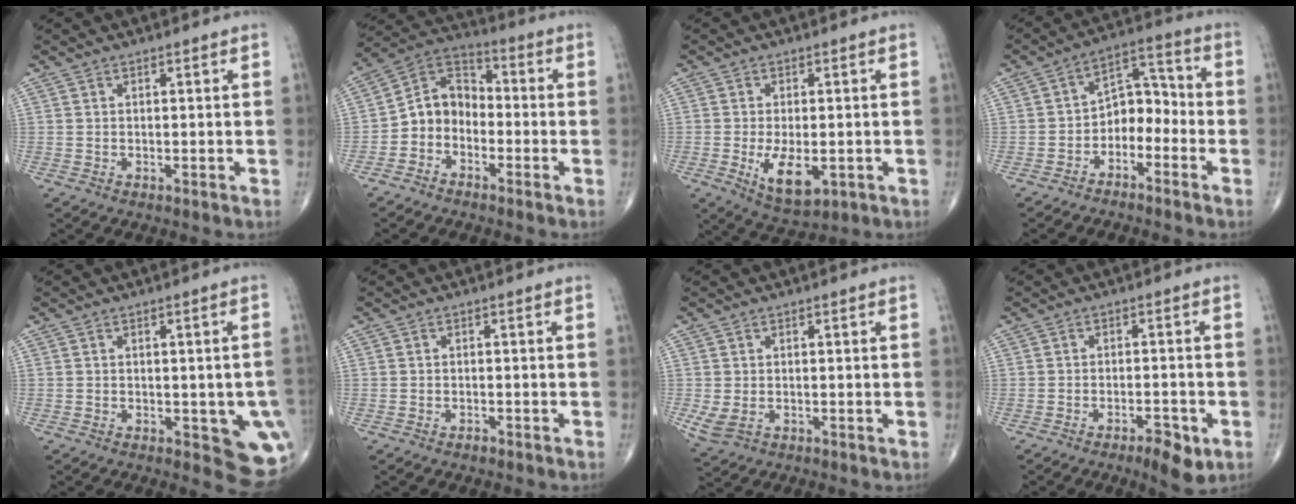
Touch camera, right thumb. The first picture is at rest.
{"total": 8.4, "force": [-2.8, 6.7, 4.3], "torque": [-0.052, 0.053, -0.071]}
{"total": 8.1, "force": [-1.9, 4.0, 6.8], "torque": [-0.108, -0.015, -0.022]}
{"total": 8.2, "force": [-3.4, 5.6, 4.9], "torque": [-0.045, 0.060, -0.070]}
{"total": 9.3, "force": [-2.0, 3.9, 8.2], "torque": [-0.065, -0.010, -0.018]}
{"total": 0.8, "force": [-0.6, 0.4, 0.3], "torque": [-0.005, 0.002, -0.012]}
{"total": 3.5, "force": [-0.5, 2.4, 2.5], "torque": [-0.061, -0.004, 0.000]}
{"total": 5.6, "force": [-2.8, 1.8, 4.5], "torque": [-0.066, 0.007, -0.039]}